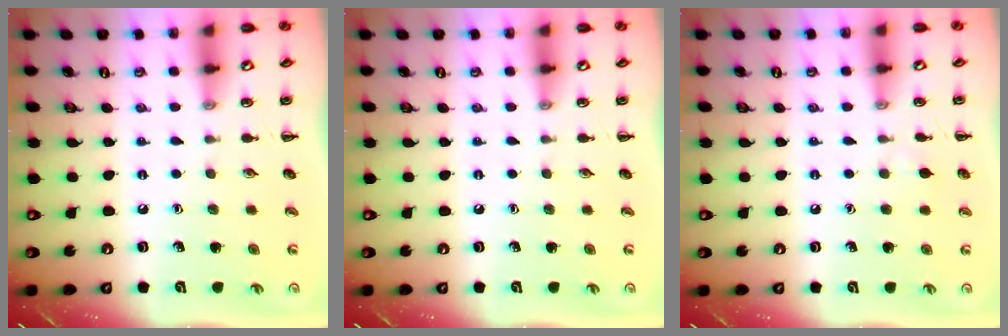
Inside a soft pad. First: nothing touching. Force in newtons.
{"total": 0.0}
{"total": 3.9, "press": 3.6, "slide": 1.6}